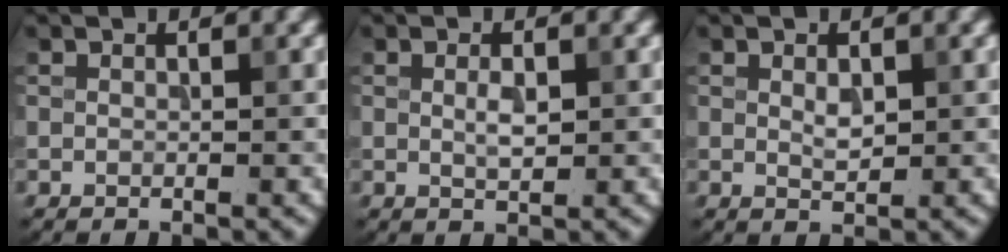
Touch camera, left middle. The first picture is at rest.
{"total": 1.6, "force": [0.2, 0.6, 1.4], "torque": [-0.031, 0.000, 0.007]}
{"total": 1.5, "force": [0.4, 0.7, 1.2], "torque": [-0.023, -0.001, 0.010]}